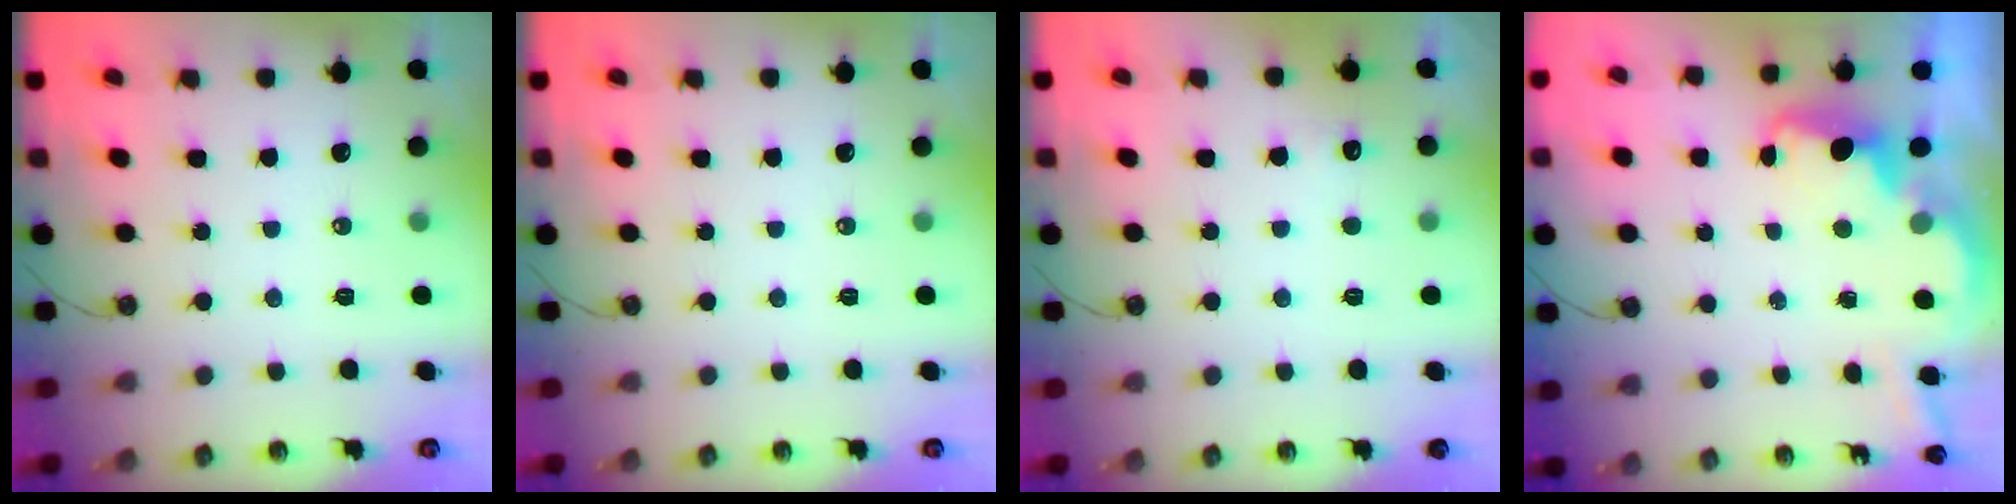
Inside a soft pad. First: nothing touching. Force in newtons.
{"total": 0.0}
{"total": 2.9, "press": 2.7, "slide": 1.1}
{"total": 3.8, "press": 3.8, "slide": 0.7}